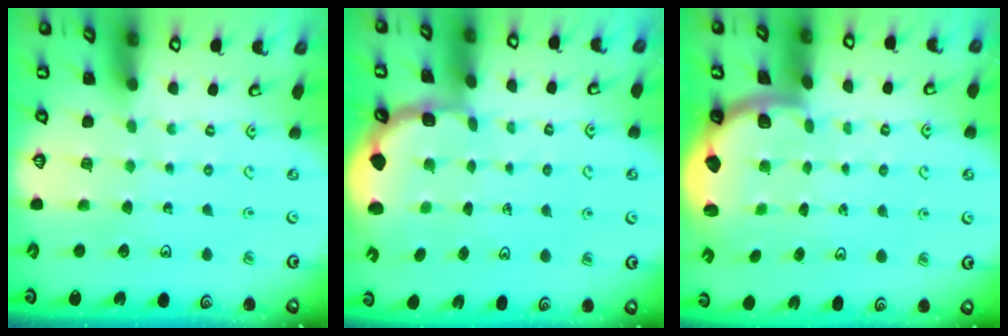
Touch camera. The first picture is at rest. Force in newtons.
{"total": 2.0, "press": 1.6, "slide": 1.2}
{"total": 2.0, "press": 2.0, "slide": 0.5}